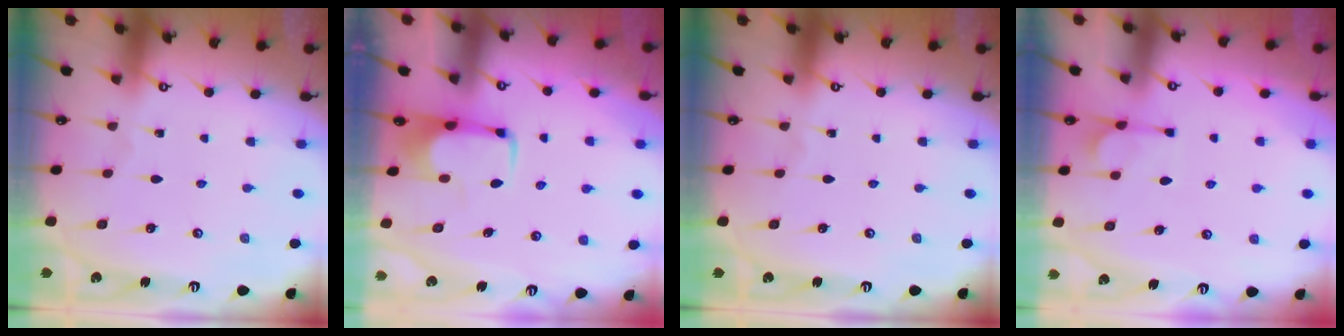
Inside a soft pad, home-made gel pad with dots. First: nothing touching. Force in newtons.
{"total": 2.0, "press": 1.9, "slide": 0.4}
{"total": 0.0}
{"total": 5.6, "press": 5.4, "slide": 1.6}